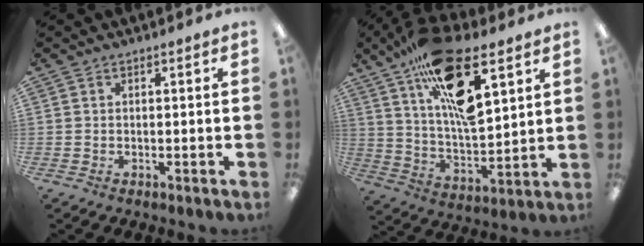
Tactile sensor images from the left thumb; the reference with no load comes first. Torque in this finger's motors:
{"motor_torque": [2.58, 2.43, 2.21, -0.56, 0.47]}